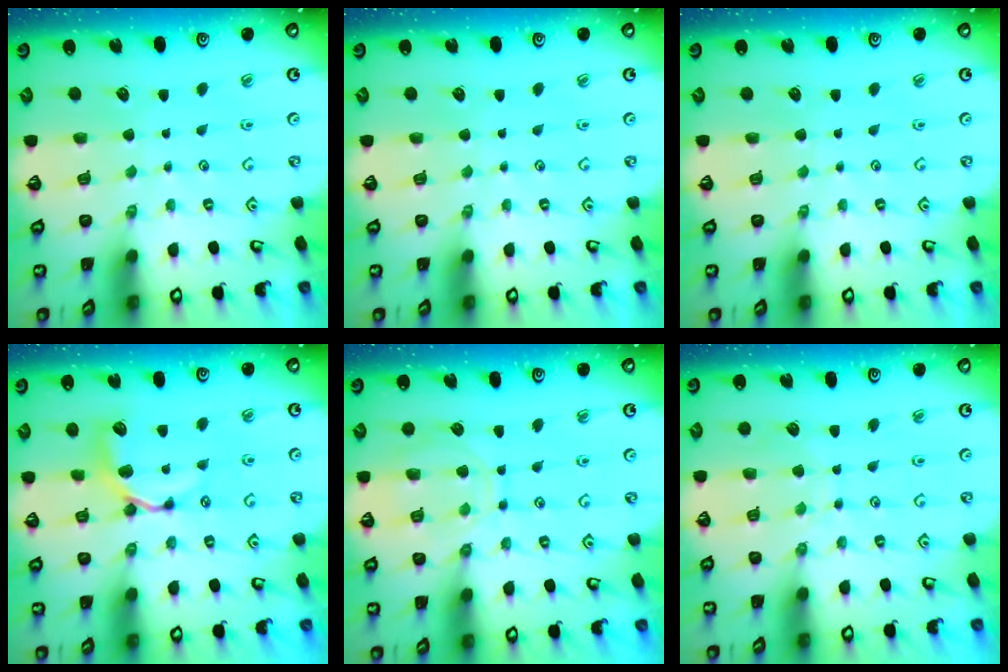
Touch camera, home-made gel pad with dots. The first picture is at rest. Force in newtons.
{"total": 0.0}
{"total": 0.0}
{"total": 8.5, "press": 8.4, "slide": 1.1}
{"total": 11.2, "press": 11.1, "slide": 1.1}
{"total": 6.8, "press": 6.8, "slide": 0.6}